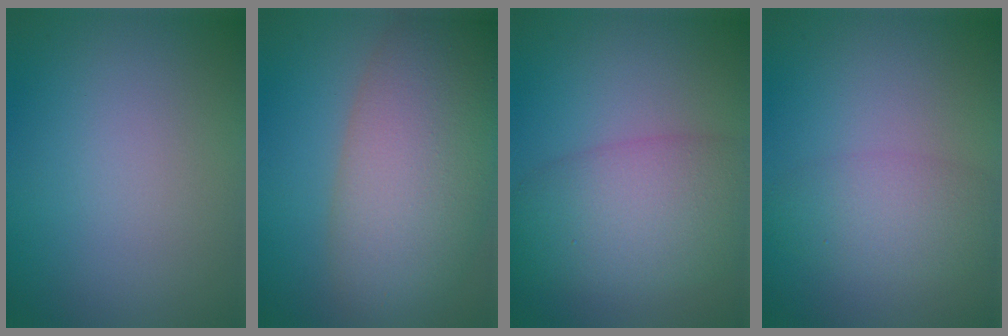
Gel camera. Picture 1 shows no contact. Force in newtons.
{"total": 10.6, "press": 10.6, "slide": 0.7}
{"total": 7.6, "press": 7.6, "slide": 0.3}
{"total": 3.4, "press": 3.4, "slide": 0.3}